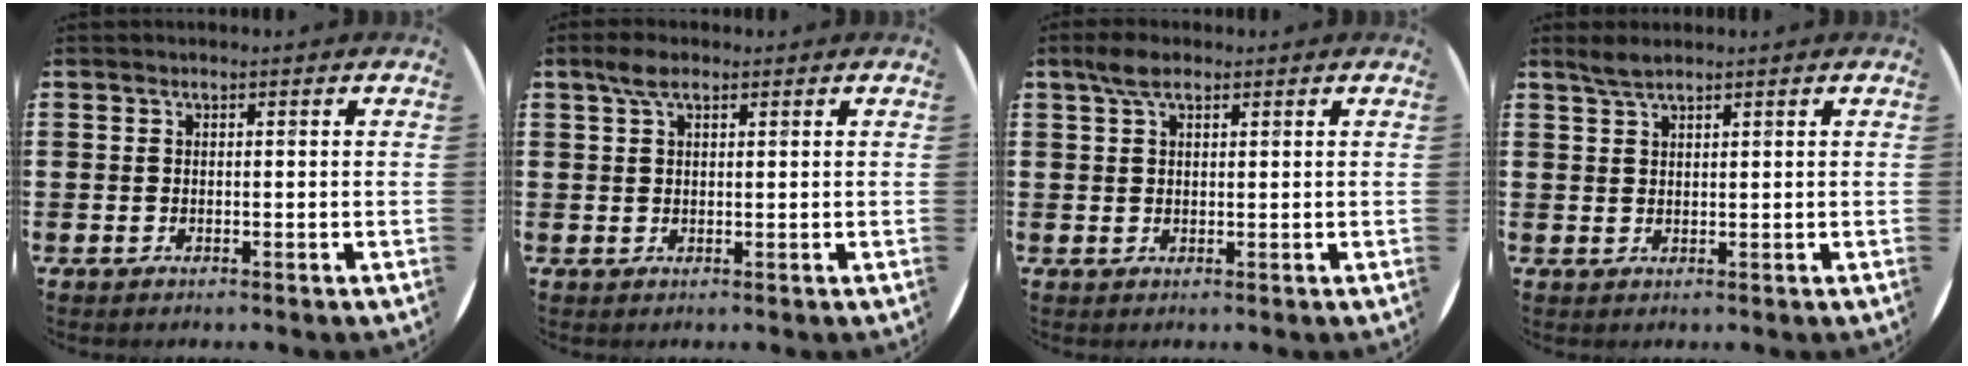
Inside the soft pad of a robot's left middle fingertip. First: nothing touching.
{"total": 2.8, "force": [1.7, 1.2, 1.9], "torque": [-0.035, 0.004, 0.028]}
{"total": 3.0, "force": [1.9, 1.3, 2.0], "torque": [-0.036, 0.004, 0.031]}
{"total": 2.1, "force": [1.8, 0.2, 1.1], "torque": [-0.022, 0.003, 0.032]}